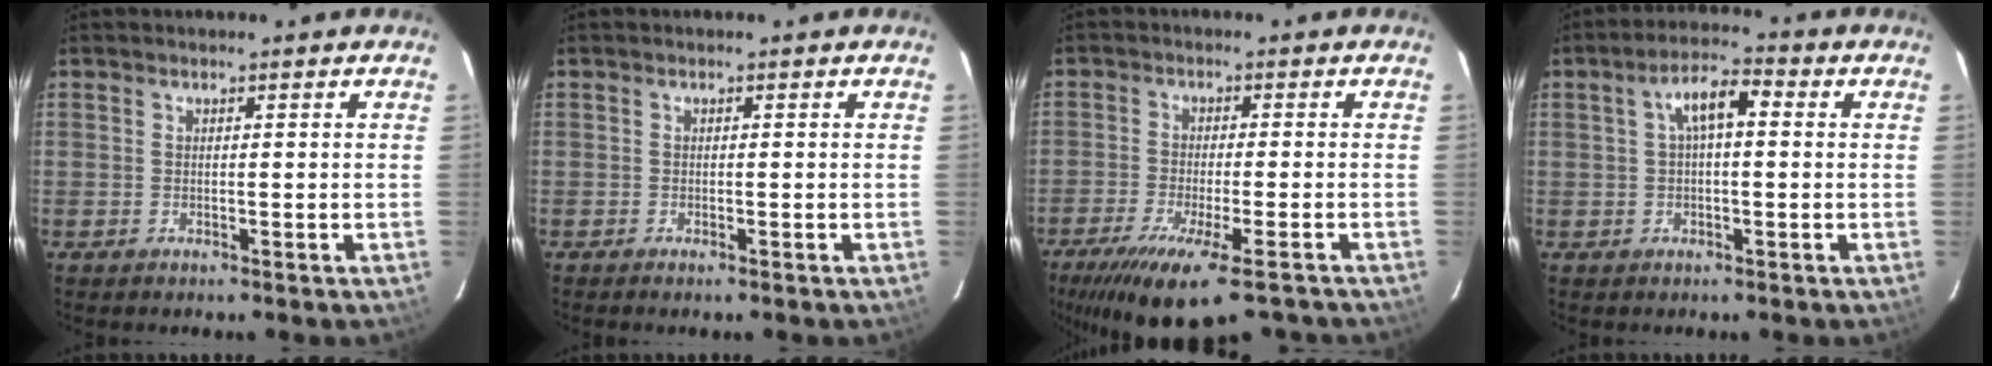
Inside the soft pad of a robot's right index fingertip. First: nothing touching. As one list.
[{"total": 0.8, "force": [-0.7, 0.1, 0.3], "torque": [-0.007, -0.001, -0.012]}, {"total": 16.2, "force": [-11.8, 3.3, 10.5], "torque": [-0.206, -0.058, -0.186]}, {"total": 5.8, "force": [1.0, 2.3, 5.2], "torque": [-0.098, 0.021, 0.017]}]